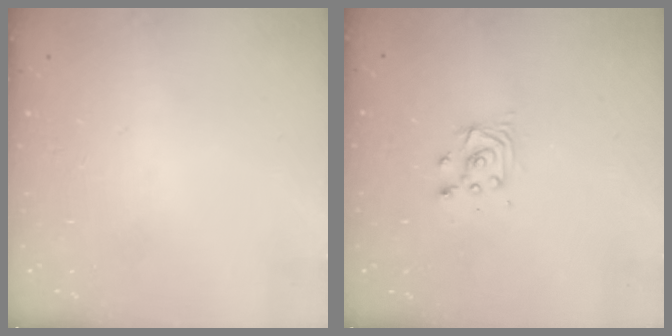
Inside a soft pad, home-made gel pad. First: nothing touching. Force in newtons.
{"total": 4.7, "press": 4.7, "slide": 0.5}